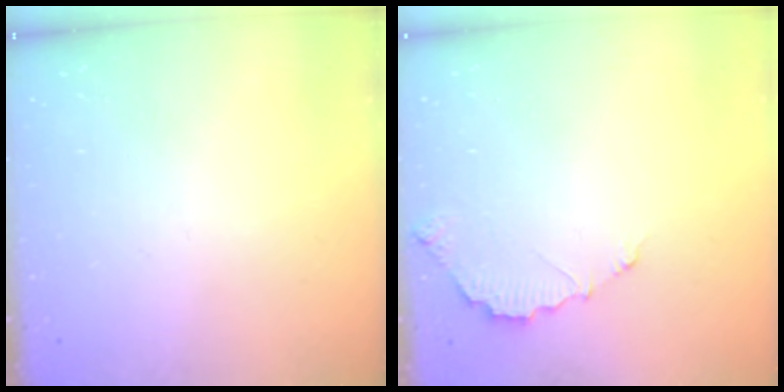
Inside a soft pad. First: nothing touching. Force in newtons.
{"total": 5.0, "press": 5.0, "slide": 0.3}